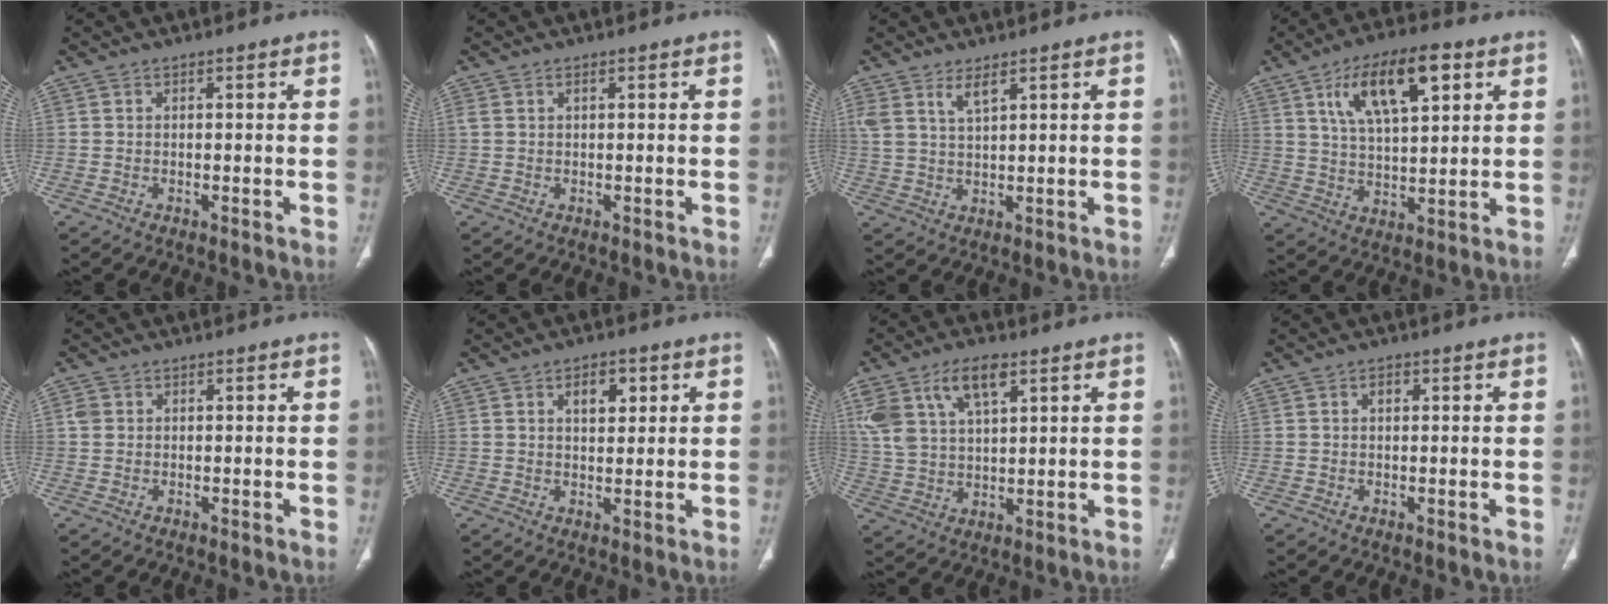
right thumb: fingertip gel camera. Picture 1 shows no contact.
{"total": 1.1, "force": [0.5, 0.5, 0.8], "torque": [-0.022, 0.011, 0.015]}
{"total": 4.4, "force": [2.9, 1.4, 3.0], "torque": [-0.065, -0.013, 0.065]}
{"total": 14.8, "force": [6.4, 6.0, 11.9], "torque": [-0.182, -0.010, 0.111]}
{"total": 1.6, "force": [0.4, 1.4, 0.7], "torque": [-0.012, 0.003, 0.009]}
{"total": 5.1, "force": [2.1, 2.8, 3.6], "torque": [-0.038, -0.008, 0.032]}
{"total": 13.0, "force": [6.6, 6.6, 9.2], "torque": [-0.177, -0.005, 0.131]}
{"total": 1.5, "force": [0.5, 0.9, 1.1], "torque": [-0.015, 0.002, 0.009]}